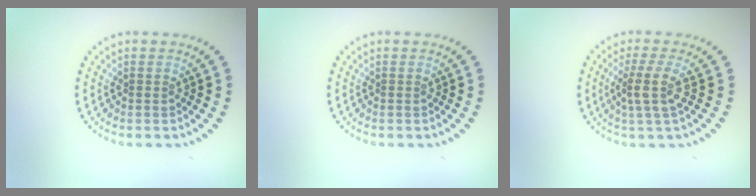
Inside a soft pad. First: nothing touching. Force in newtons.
{"total": 0.0}
{"total": 2.7, "press": 2.0, "slide": 1.8}